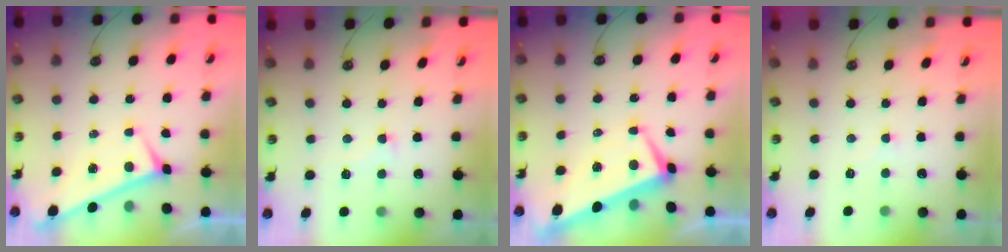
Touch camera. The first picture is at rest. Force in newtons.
{"total": 2.1, "press": 2.1, "slide": 0.6}
{"total": 1.4, "press": 1.1, "slide": 0.8}
{"total": 0.8, "press": 0.4, "slide": 0.6}